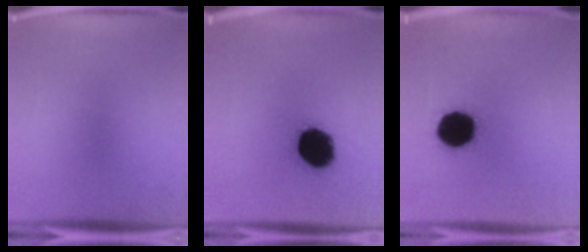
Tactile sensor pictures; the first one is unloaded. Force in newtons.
{"total": 18.4}
{"total": 18.4}